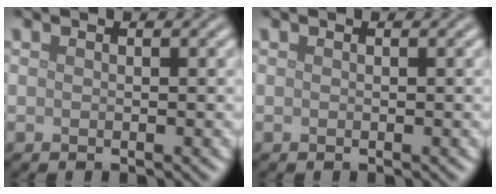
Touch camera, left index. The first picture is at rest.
{"total": 0.0}